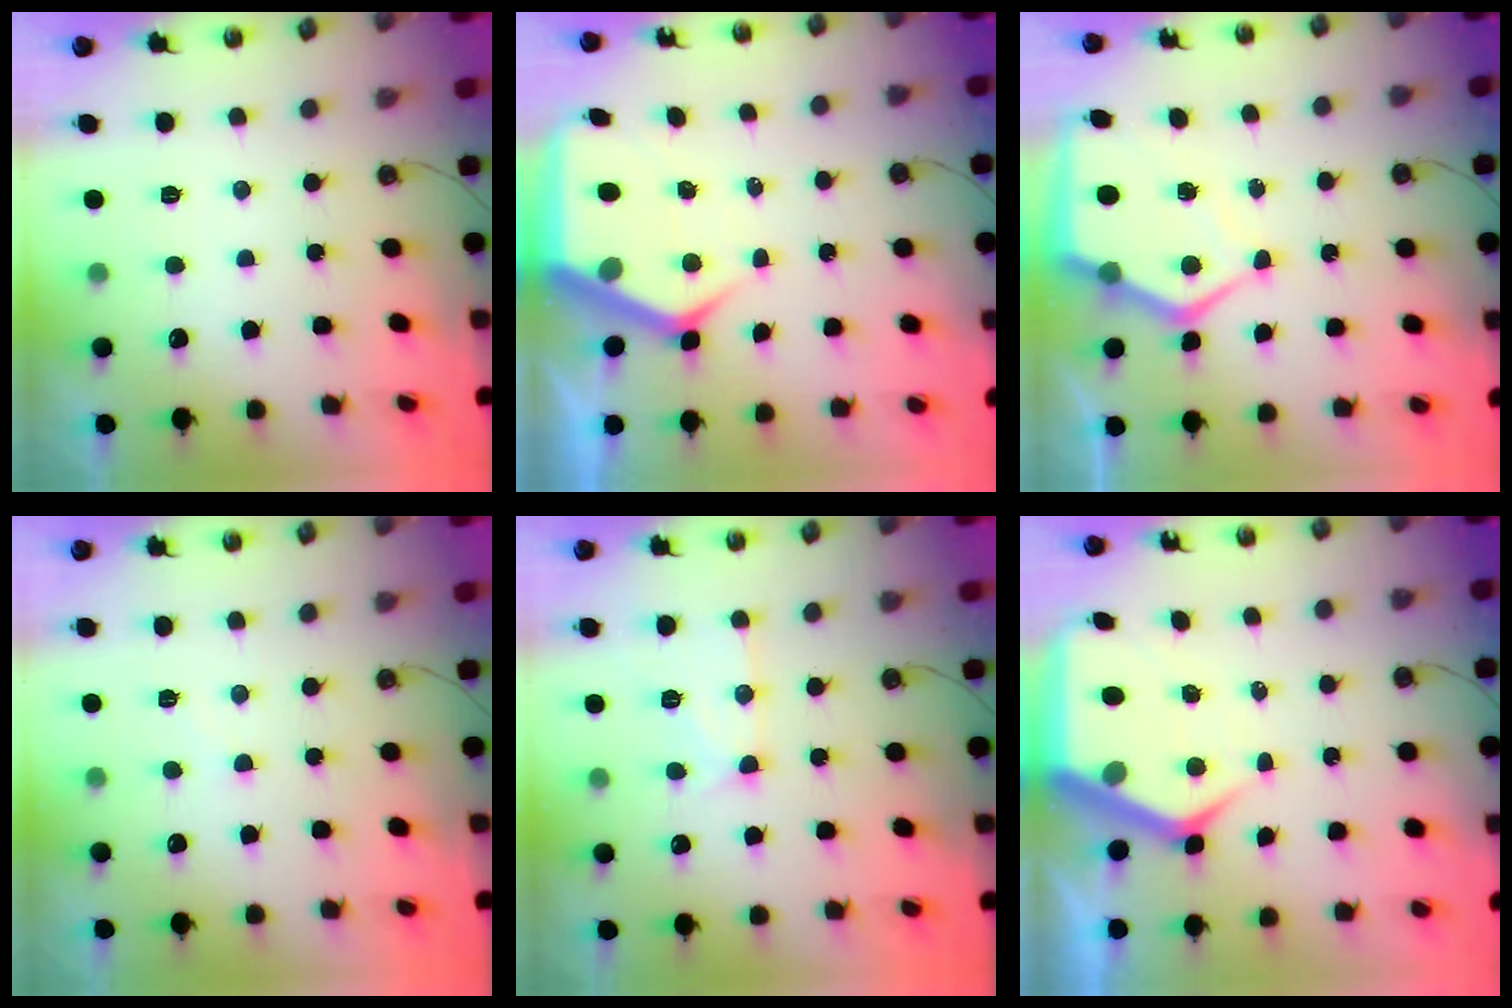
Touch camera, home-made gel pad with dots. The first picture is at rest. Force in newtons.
{"total": 9.4, "press": 9.3, "slide": 1.3}
{"total": 9.4, "press": 9.4, "slide": 1.1}
{"total": 3.2, "press": 3.2, "slide": 0.4}
{"total": 11.9, "press": 11.9, "slide": 1.1}
{"total": 10.7, "press": 10.6, "slide": 1.4}